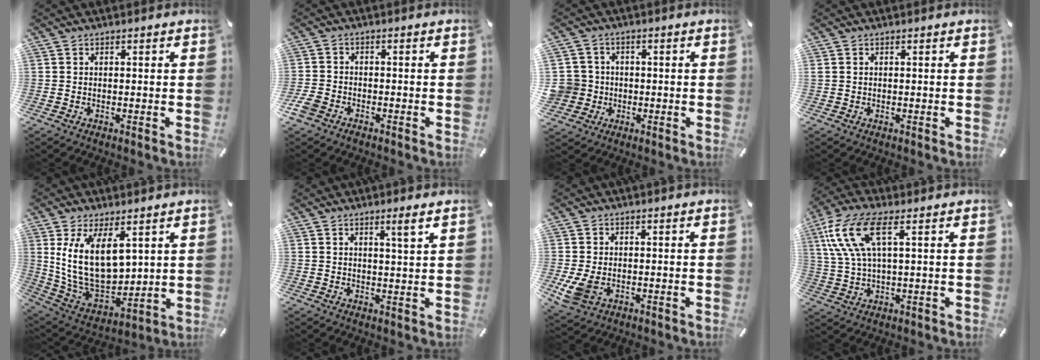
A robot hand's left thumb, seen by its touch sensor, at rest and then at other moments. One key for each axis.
{"total": 3.5, "fx": -2.3, "fy": 2.2, "fz": 1.4, "tx": -0.042, "ty": 0.005, "tz": -0.048}
{"total": 6.3, "fx": -0.6, "fy": 6.3, "fz": 0.5, "tx": -0.033, "ty": 0.009, "tz": -0.010}
{"total": 0.0}
{"total": 16.3, "fx": 5.2, "fy": 9.8, "fz": 12.0, "tx": -0.242, "ty": -0.040, "tz": 0.095}
{"total": 3.7, "fx": 2.2, "fy": -0.1, "fz": 3.0, "tx": -0.053, "ty": -0.006, "tz": 0.034}
{"total": 5.1, "fx": -1.1, "fy": 3.7, "fz": 3.4, "tx": -0.090, "ty": -0.003, "tz": -0.023}
{"total": 12.6, "fx": 4.7, "fy": 4.7, "fz": 10.6, "tx": -0.241, "ty": -0.006, "tz": 0.085}